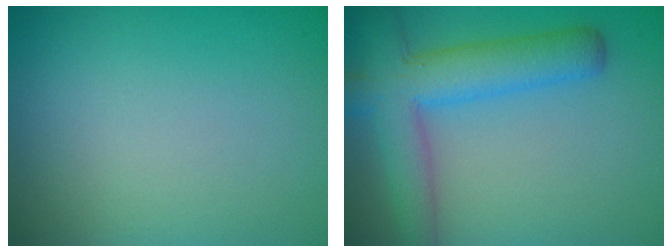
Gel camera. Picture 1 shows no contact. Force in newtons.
{"total": 5.3, "press": 5.3, "slide": 0.3}